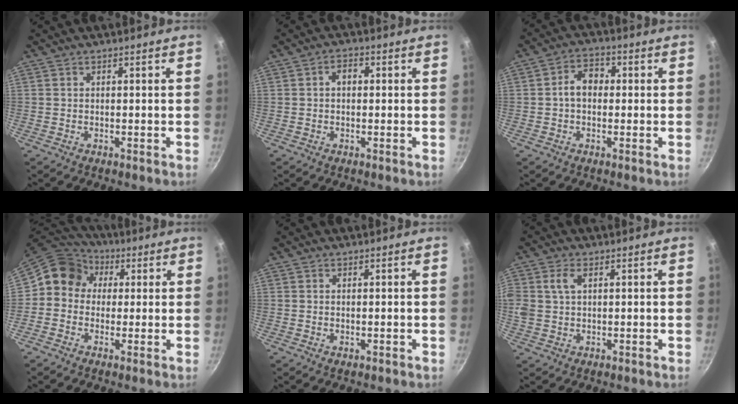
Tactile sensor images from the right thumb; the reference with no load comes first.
{"total": 2.7, "force": [0.2, 1.9, 1.9], "torque": [-0.021, 0.011, 0.001]}
{"total": 5.5, "force": [0.1, 4.1, 3.7], "torque": [-0.037, 0.019, -0.008]}
{"total": 9.8, "force": [1.4, 8.9, 4.0], "torque": [-0.042, 0.023, -0.004]}
{"total": 0.5, "force": [-0.1, 0.2, 0.5], "torque": [-0.007, -0.002, -0.002]}
{"total": 5.1, "force": [1.5, 3.3, 3.6], "torque": [-0.067, 0.006, 0.026]}